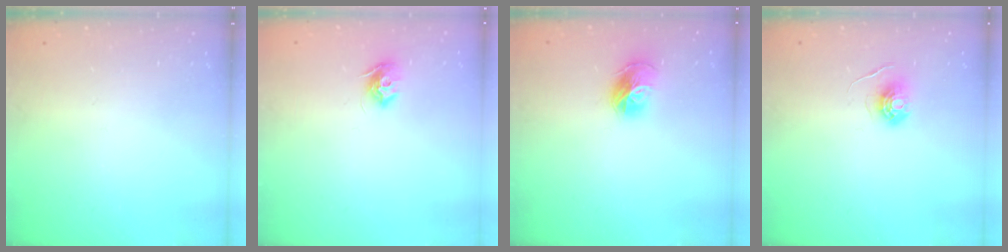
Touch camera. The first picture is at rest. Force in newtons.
{"total": 8.7, "press": 8.7, "slide": 0.1}
{"total": 10.6, "press": 10.5, "slide": 1.2}
{"total": 5.8, "press": 5.8, "slide": 0.3}